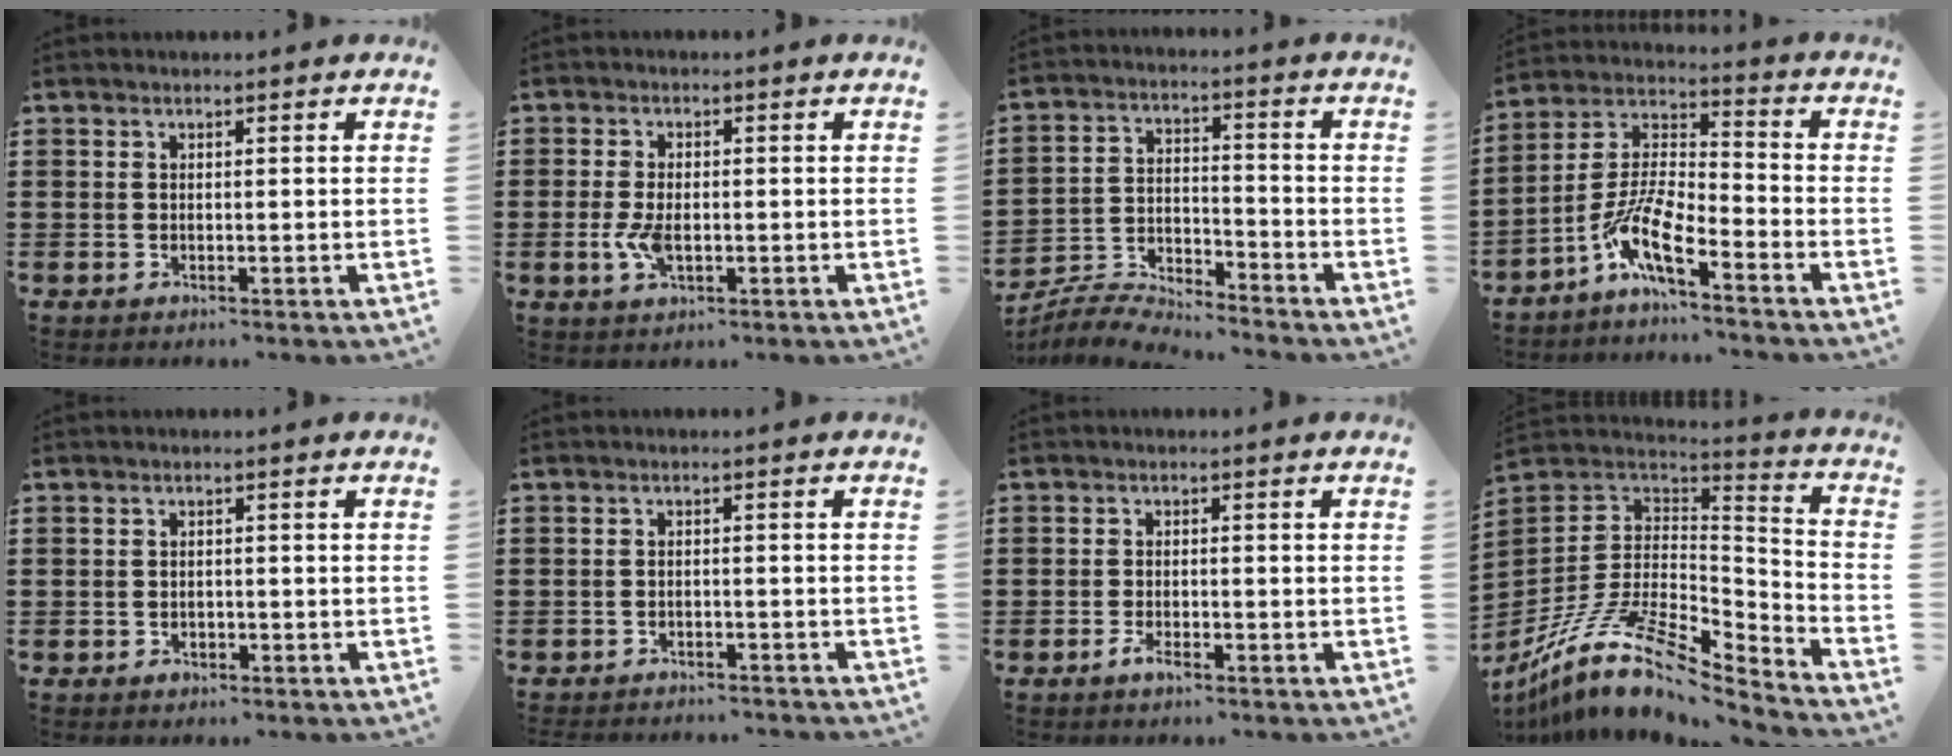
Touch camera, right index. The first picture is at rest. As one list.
[{"total": 4.2, "force": [-0.7, 2.0, 3.6], "torque": [-0.086, -0.008, -0.016]}, {"total": 5.4, "force": [-5.4, 0.5, 0.3], "torque": [-0.020, 0.005, -0.112]}, {"total": 8.7, "force": [-6.1, 2.0, 6.0], "torque": [-0.150, -0.016, -0.124]}, {"total": 0.9, "force": [-0.6, 0.5, 0.3], "torque": [-0.010, -0.003, -0.012]}, {"total": 1.8, "force": [-1.8, 0.1, -0.1], "torque": [-0.003, 0.001, -0.039]}, {"total": 1.9, "force": [-1.2, 0.4, 1.5], "torque": [-0.042, -0.011, -0.025]}, {"total": 13.7, "force": [-8.7, 4.9, 9.4], "torque": [-0.191, 0.014, -0.163]}]